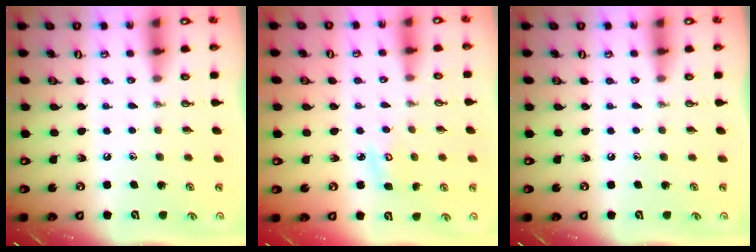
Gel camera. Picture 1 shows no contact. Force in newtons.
{"total": 4.9, "press": 4.9, "slide": 0.4}
{"total": 0.0}